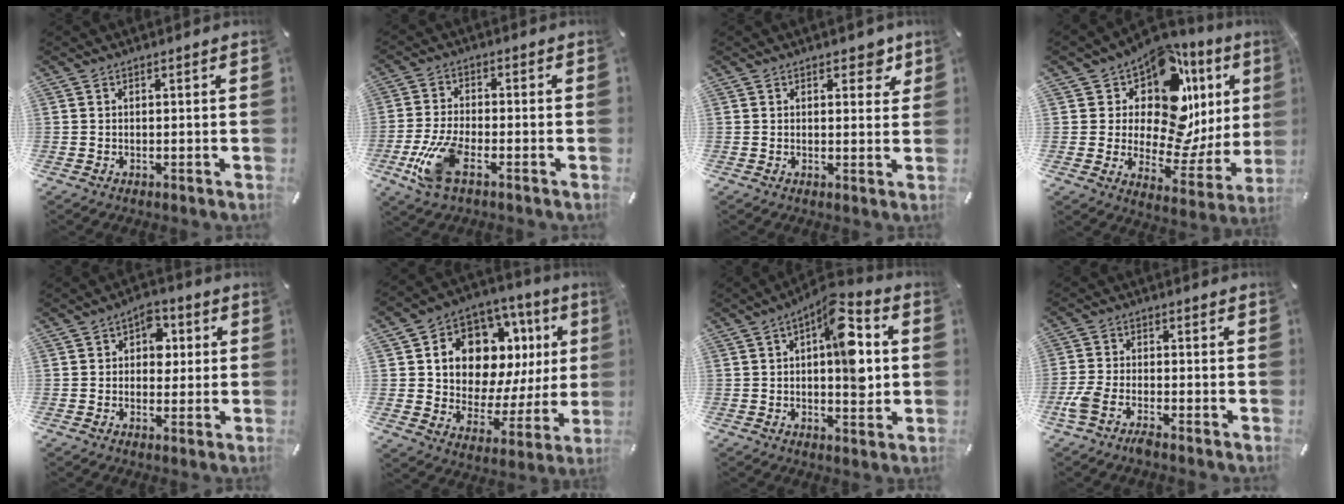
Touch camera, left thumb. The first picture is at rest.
{"total": 10.9, "force": [-4.1, 5.0, 8.9], "torque": [-0.193, -0.001, -0.073]}
{"total": 4.9, "force": [2.7, 3.0, 2.8], "torque": [-0.015, -0.008, 0.038]}
{"total": 16.9, "force": [8.5, 9.9, 10.8], "torque": [-0.139, -0.099, 0.139]}
{"total": 6.3, "force": [0.9, 4.9, 3.9], "torque": [-0.036, -0.001, 0.005]}
{"total": 13.6, "force": [6.7, 9.1, 7.5], "torque": [-0.120, -0.060, 0.121]}
{"total": 13.4, "force": [2.2, 6.3, 11.7], "torque": [-0.142, -0.012, 0.035]}
{"total": 5.8, "force": [-3.9, 2.1, 3.7], "torque": [-0.096, 0.001, -0.078]}